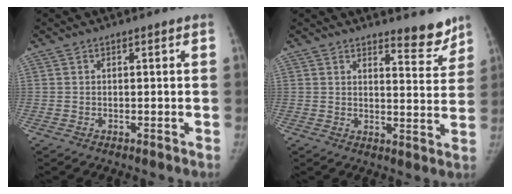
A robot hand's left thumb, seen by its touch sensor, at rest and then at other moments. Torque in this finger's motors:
{"motor_torque": [0.42, -0.23, 0.87, -0.57, 0.00]}